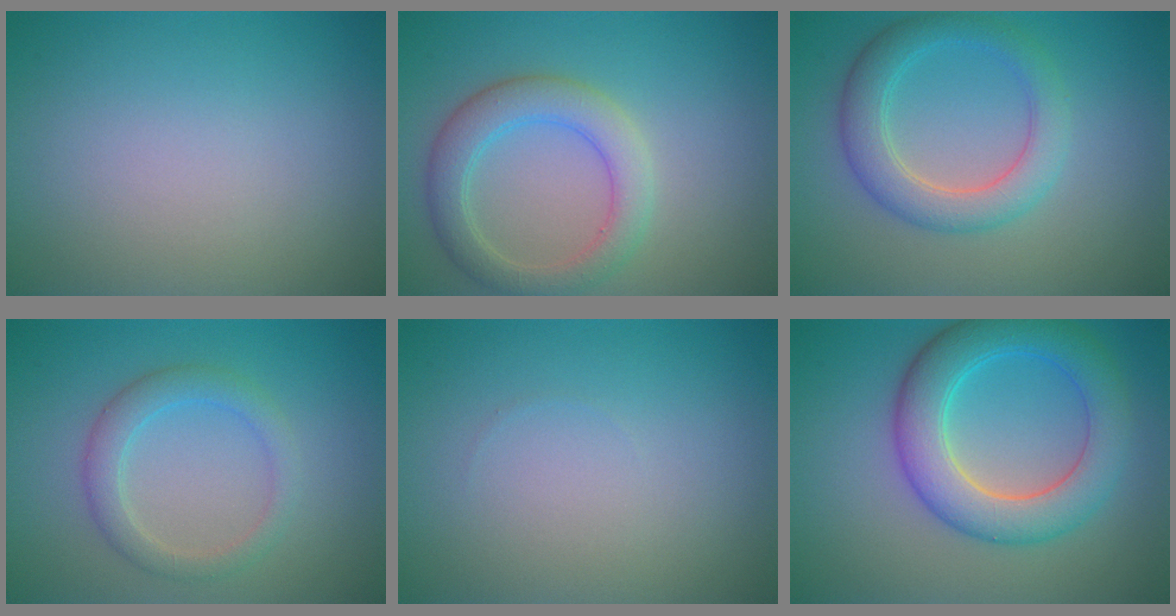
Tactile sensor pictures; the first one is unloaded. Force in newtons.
{"total": 4.3, "press": 4.3, "slide": 0.3}
{"total": 4.3, "press": 4.2, "slide": 0.1}
{"total": 2.8, "press": 2.8, "slide": 0.1}
{"total": 0.0}
{"total": 6.7, "press": 6.7, "slide": 0.3}